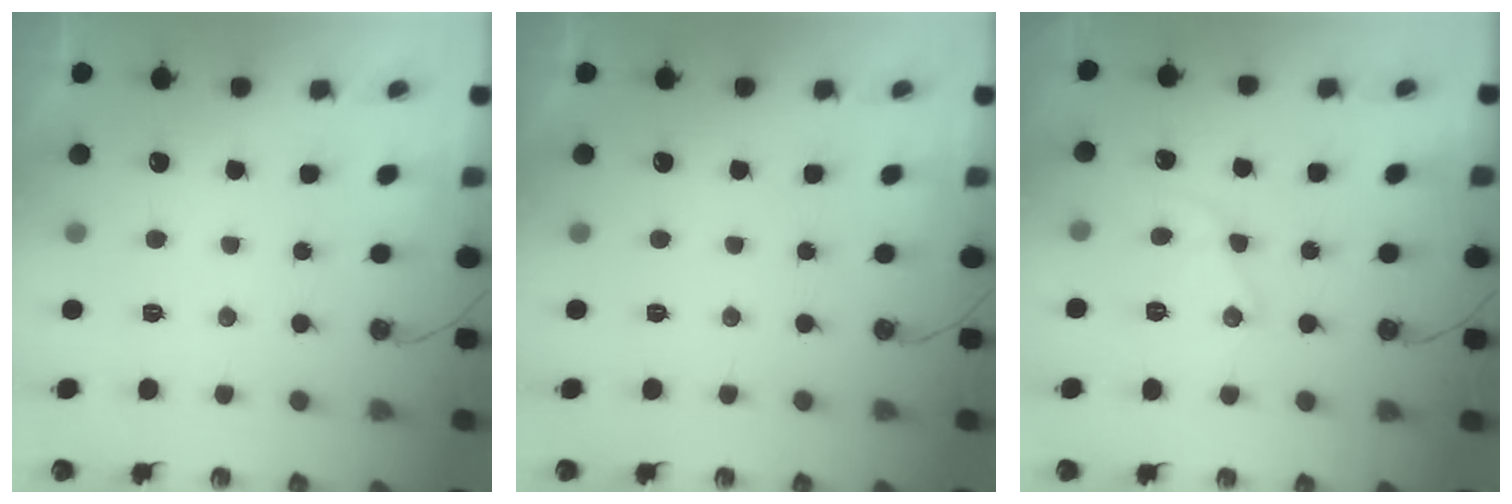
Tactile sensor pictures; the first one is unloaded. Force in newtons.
{"total": 0.0}
{"total": 11.4, "press": 11.3, "slide": 0.9}